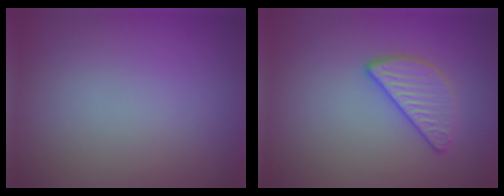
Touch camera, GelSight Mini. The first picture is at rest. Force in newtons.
{"total": 2.8, "press": 2.6, "slide": 0.9}